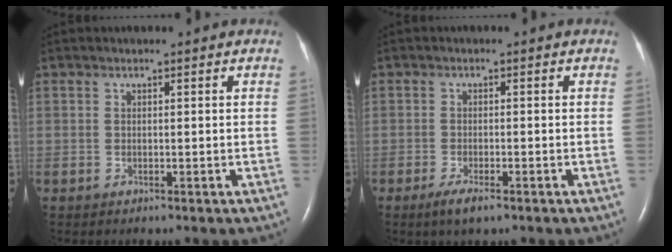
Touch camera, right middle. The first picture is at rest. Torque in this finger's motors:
{"motor_torque": [0.45, -0.31, 0.04, 0.01]}